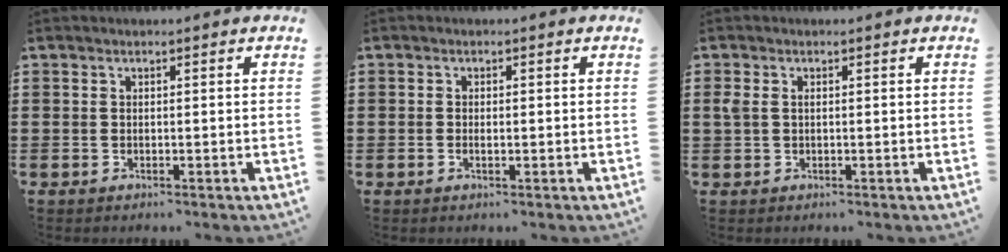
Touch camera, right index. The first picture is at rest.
{"total": 1.0, "force": [-0.2, 0.4, 0.8], "torque": [-0.017, 0.000, -0.003]}
{"total": 1.4, "force": [0.3, 0.9, 1.1], "torque": [-0.025, 0.006, 0.004]}